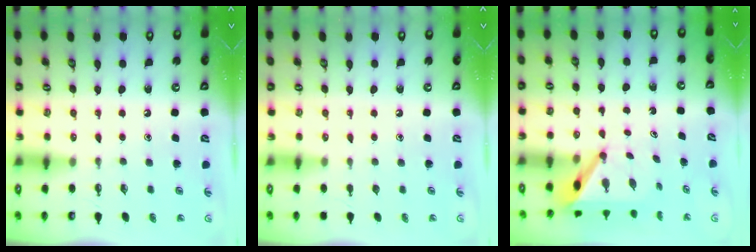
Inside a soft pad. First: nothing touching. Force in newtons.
{"total": 0.0}
{"total": 5.9, "press": 5.9, "slide": 0.1}